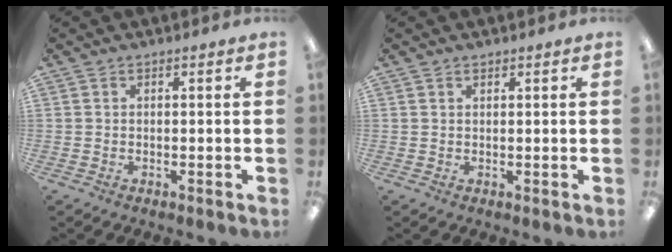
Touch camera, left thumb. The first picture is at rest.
{"total": 0.7, "force": [0.6, 0.3, 0.2], "torque": [-0.004, 0.001, 0.010]}